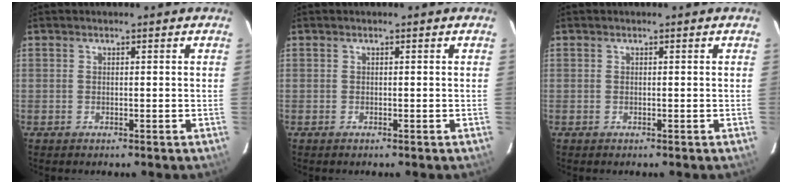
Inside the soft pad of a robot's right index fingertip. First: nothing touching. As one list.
[{"total": 0.0}, {"total": 0.0}]